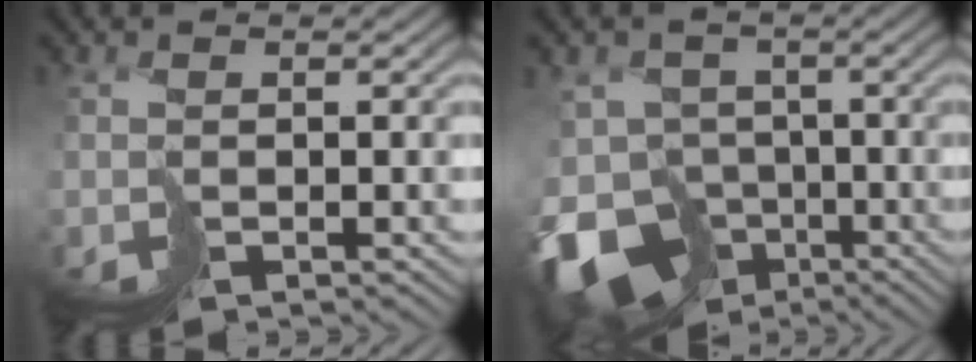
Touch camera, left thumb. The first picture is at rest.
{"total": 13.7, "force": [-7.6, 9.4, 6.5], "torque": [-0.159, -0.028, -0.118]}